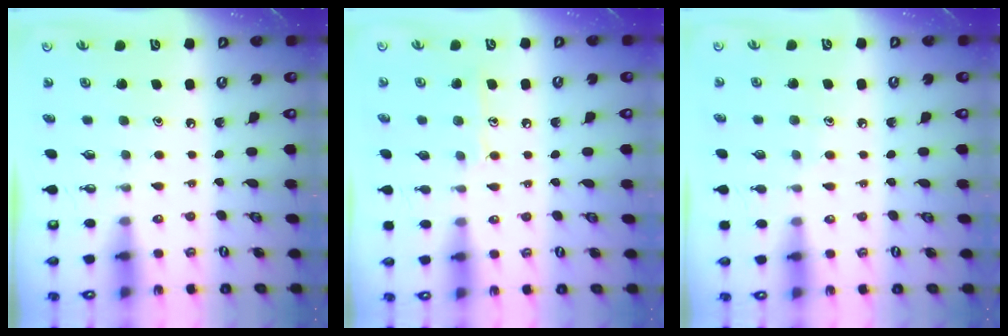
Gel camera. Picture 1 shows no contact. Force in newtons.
{"total": 8.0, "press": 8.0, "slide": 0.6}
{"total": 6.1, "press": 6.1, "slide": 0.7}